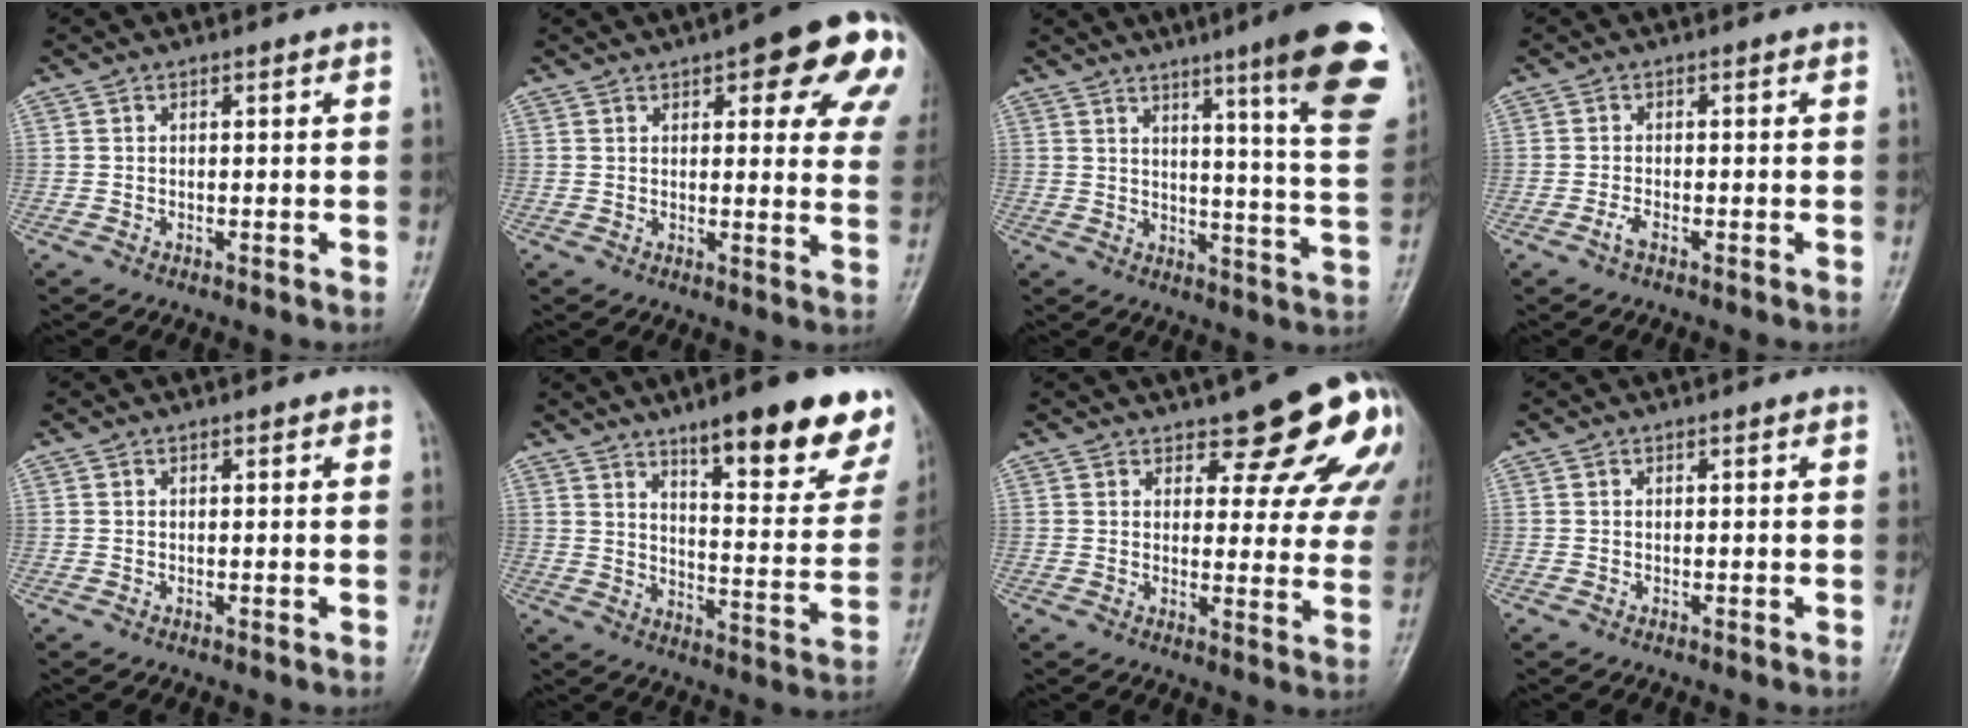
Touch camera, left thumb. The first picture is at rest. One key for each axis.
{"total": 18.1, "fx": 8.6, "fy": 6.3, "fz": 14.6, "tx": -0.144, "ty": -0.019, "tz": 0.092}
{"total": 20.2, "fx": 11.8, "fy": 1.8, "fz": 16.3, "tx": -0.186, "ty": -0.059, "tz": 0.144}
{"total": 1.4, "fx": -1.0, "fy": 0.4, "fz": 0.9, "tx": -0.029, "ty": 0.002, "tz": -0.022}
{"total": 0.5, "fx": 0.2, "fy": 0.3, "fz": 0.4, "tx": -0.002, "ty": 0.001, "tz": 0.001}
{"total": 20.4, "fx": 12.9, "fy": 4.9, "fz": 15.0, "tx": -0.164, "ty": -0.064, "tz": 0.182}
{"total": 13.0, "fx": 8.4, "fy": 4.7, "fz": 8.7, "tx": -0.067, "ty": -0.051, "tz": 0.092}
{"total": 0.0}